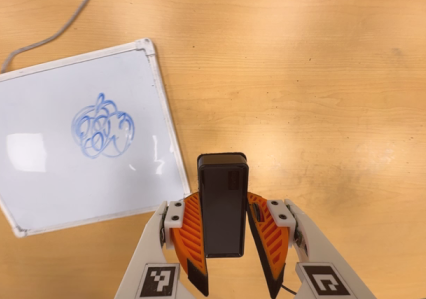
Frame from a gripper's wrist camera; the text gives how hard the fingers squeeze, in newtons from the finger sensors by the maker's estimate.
{"total": 5.3, "left": 4.8, "right": 5.8}